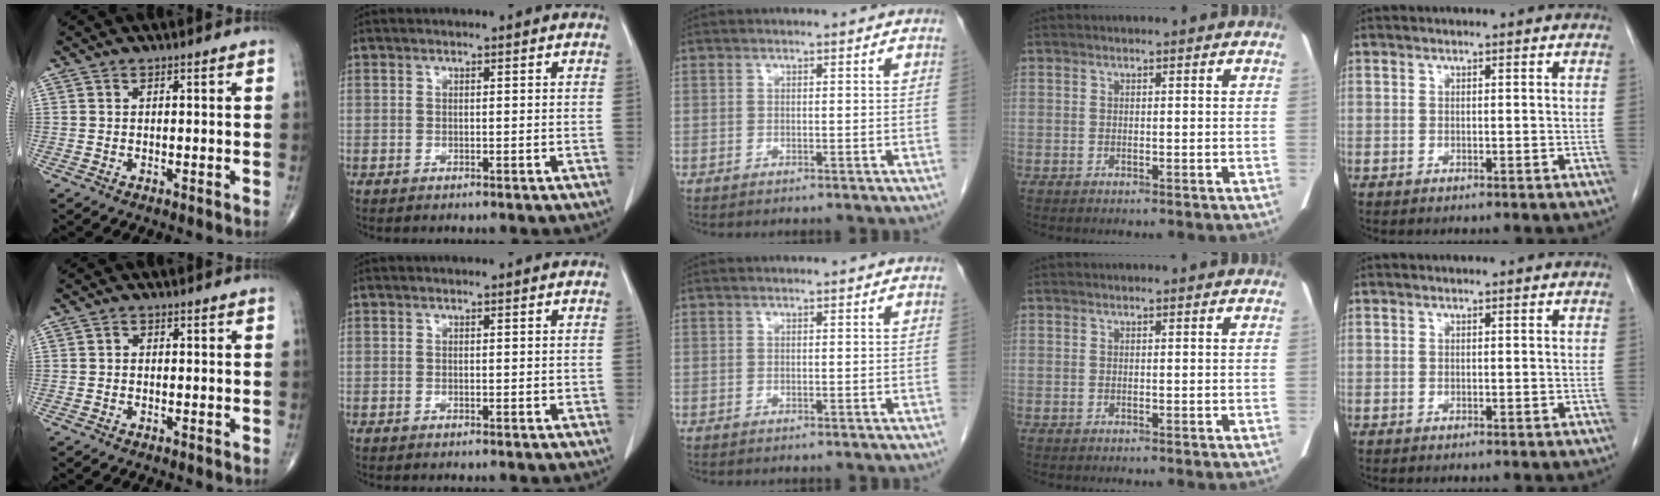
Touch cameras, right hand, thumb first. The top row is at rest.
{"thumb": {"total": 0.7, "force": [-0.1, 0.6, 0.3], "torque": [0.006, 0.002, -0.008]}, "index": {"total": 0.9, "force": [0.1, 0.5, 0.7], "torque": [-0.004, 0.000, 0.004]}}